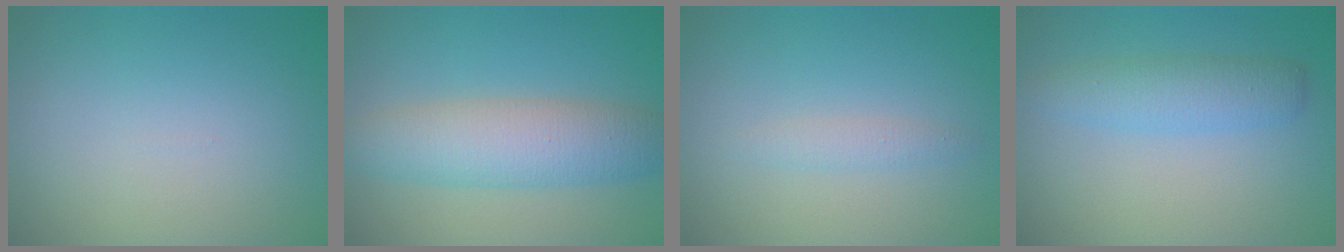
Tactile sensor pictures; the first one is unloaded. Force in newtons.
{"total": 6.0, "press": 6.0, "slide": 0.4}
{"total": 1.2, "press": 1.2, "slide": 0.0}
{"total": 2.9, "press": 2.9, "slide": 0.1}